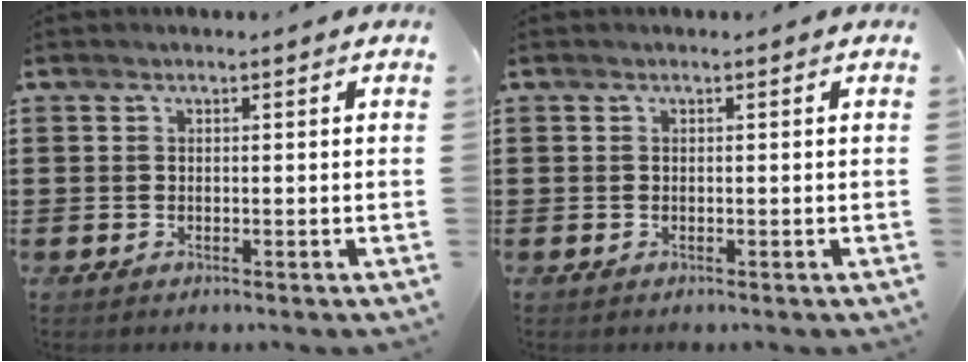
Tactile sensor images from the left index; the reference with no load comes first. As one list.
[{"total": 0.0}]